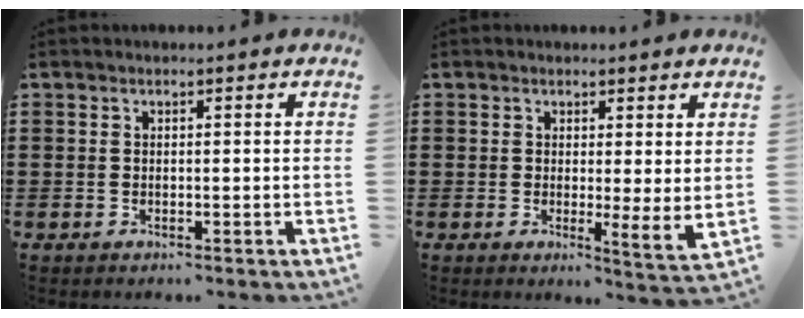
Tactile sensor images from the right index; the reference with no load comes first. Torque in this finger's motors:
{"motor_torque": [0.15, 0.09, 0.28, 0.03]}